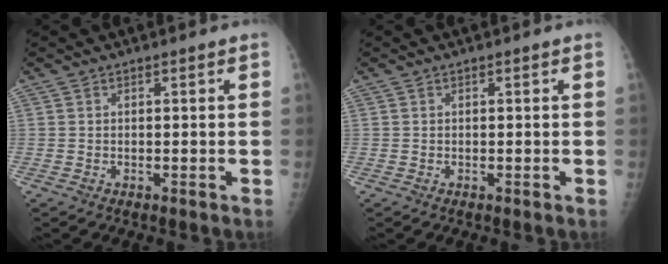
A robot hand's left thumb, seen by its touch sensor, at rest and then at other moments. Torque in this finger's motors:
{"motor_torque": [0.00, 0.00, -0.03, -0.03, 0.00]}